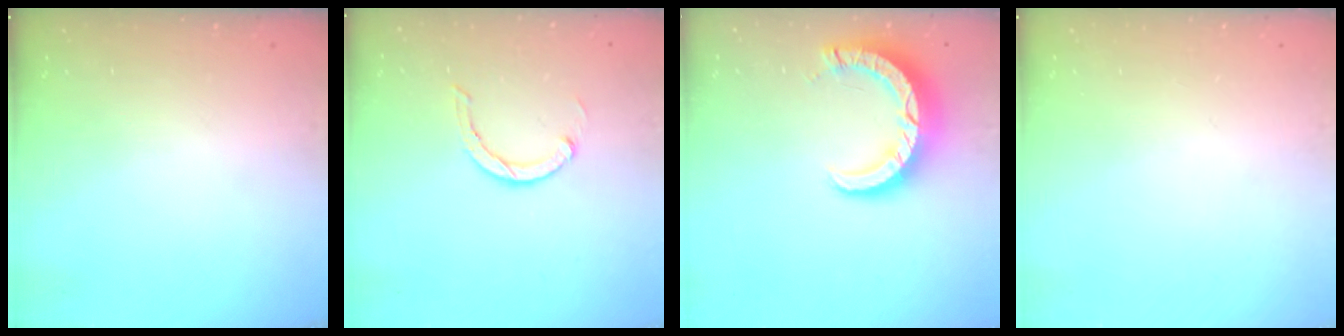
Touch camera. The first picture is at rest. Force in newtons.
{"total": 3.1, "press": 3.1, "slide": 0.1}
{"total": 8.5, "press": 8.4, "slide": 0.8}
{"total": 0.0}